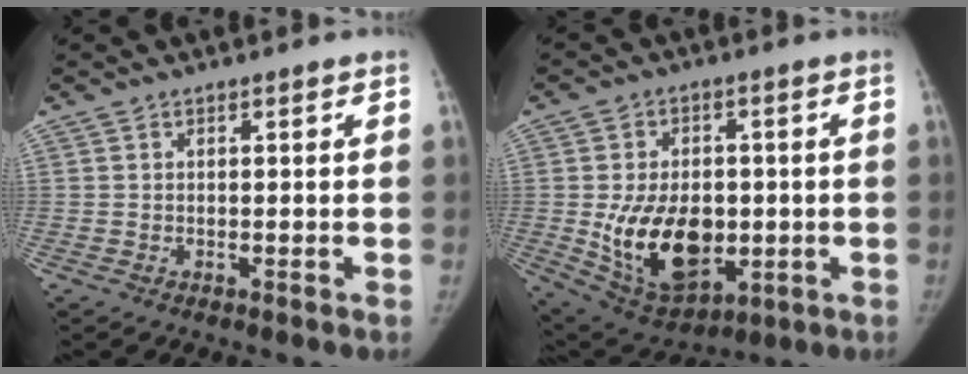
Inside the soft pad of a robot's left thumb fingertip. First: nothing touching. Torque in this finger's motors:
{"motor_torque": [0.97, 2.15, 0.76, -0.98, 0.11]}